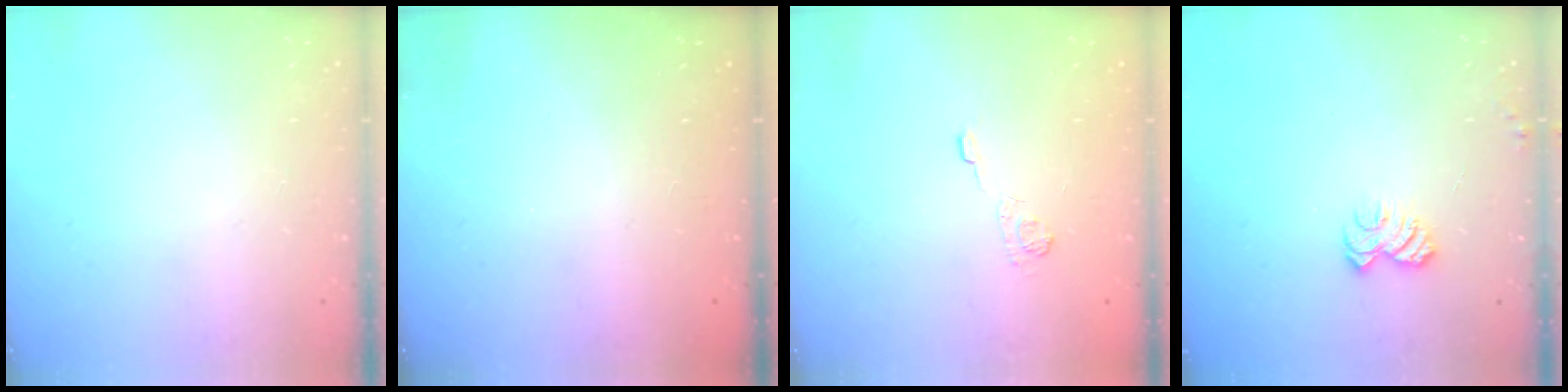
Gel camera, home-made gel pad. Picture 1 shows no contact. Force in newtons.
{"total": 2.4, "press": 2.2, "slide": 0.8}
{"total": 8.5, "press": 8.4, "slide": 1.5}
{"total": 5.5, "press": 5.4, "slide": 0.5}